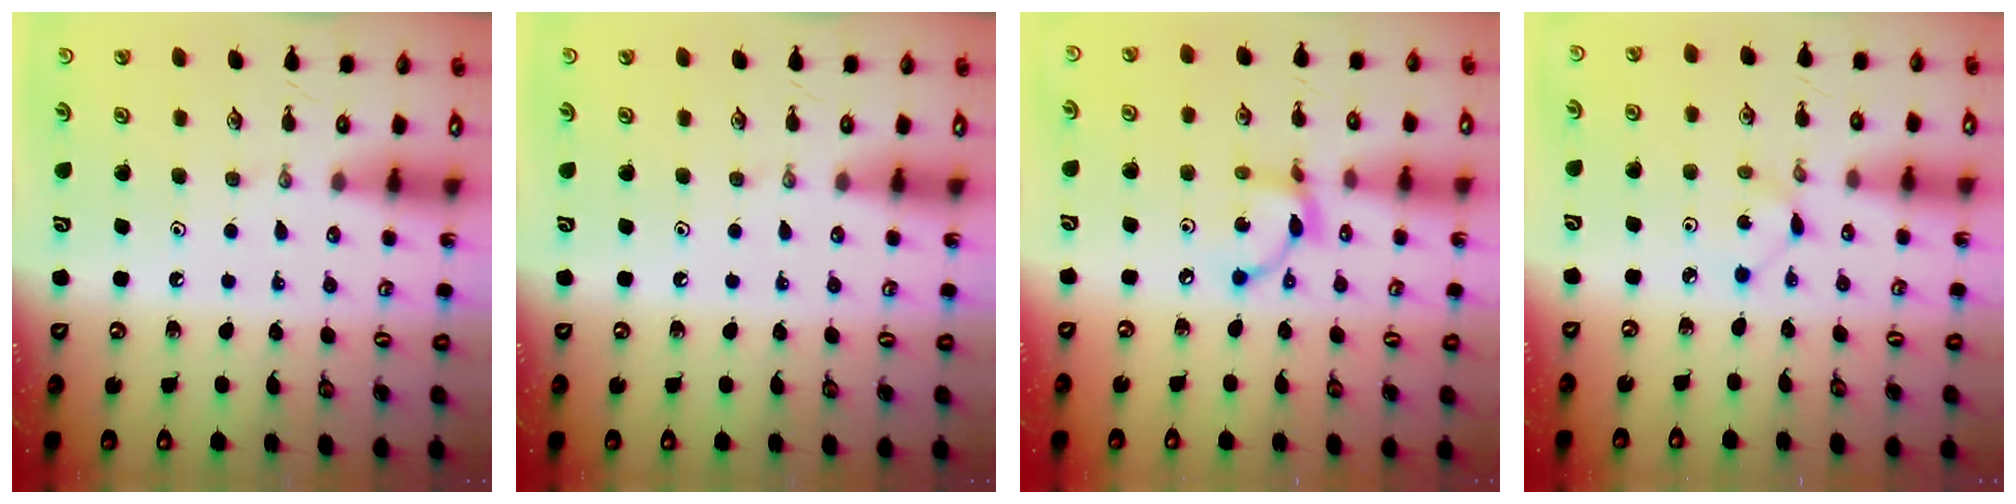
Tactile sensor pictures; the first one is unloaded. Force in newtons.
{"total": 0.0}
{"total": 7.9, "press": 7.9, "slide": 0.2}
{"total": 1.2, "press": 1.2, "slide": 0.1}